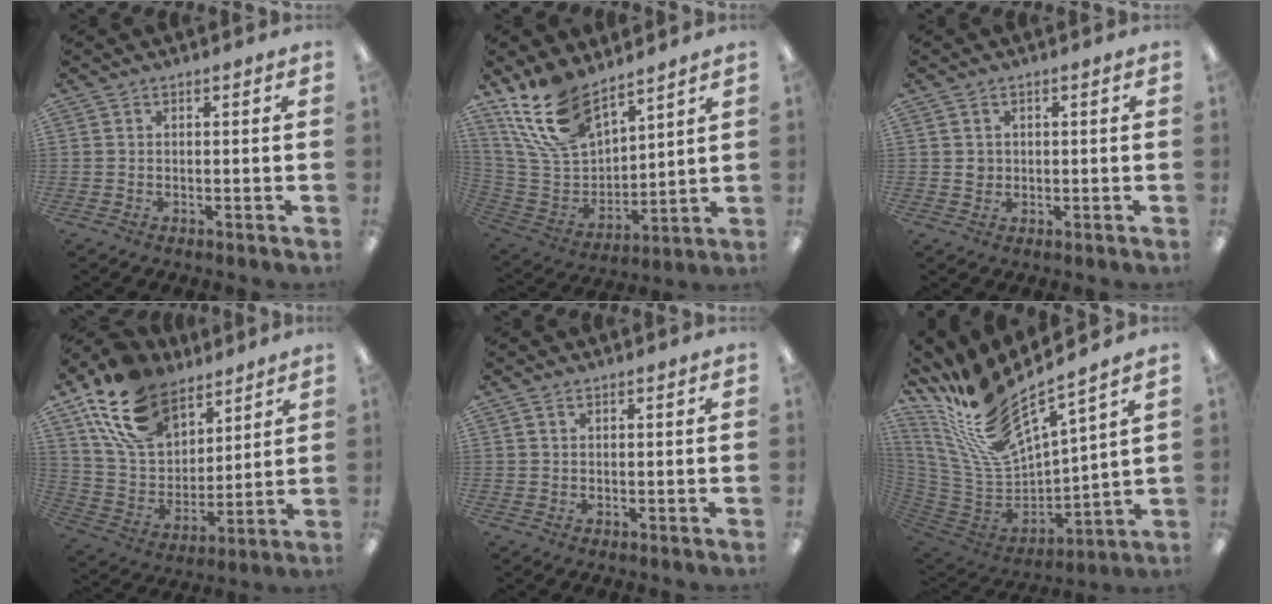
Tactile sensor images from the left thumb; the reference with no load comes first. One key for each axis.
{"total": 17.2, "fx": 12.8, "fy": 7.7, "fz": 8.6, "tx": -0.202, "ty": -0.057, "tz": 0.239}
{"total": 2.0, "fx": 0.4, "fy": 1.8, "fz": 0.8, "tx": -0.009, "ty": 0.001, "tz": 0.005}
{"total": 18.9, "fx": 12.2, "fy": 11.4, "fz": 9.0, "tx": -0.177, "ty": -0.049, "tz": 0.230}
{"total": 0.8, "fx": 0.5, "fy": 0.4, "fz": 0.5, "tx": -0.011, "ty": 0.003, "tz": 0.008}
{"total": 19.7, "fx": 15.9, "fy": 4.9, "fz": 10.5, "tx": -0.234, "ty": -0.121, "tz": 0.274}